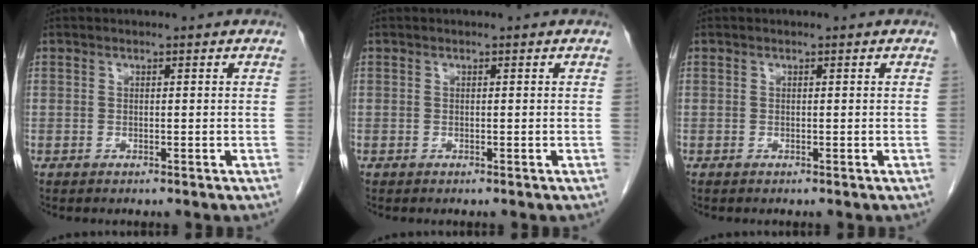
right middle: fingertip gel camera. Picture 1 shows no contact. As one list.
[{"total": 0.0}, {"total": 0.0}]